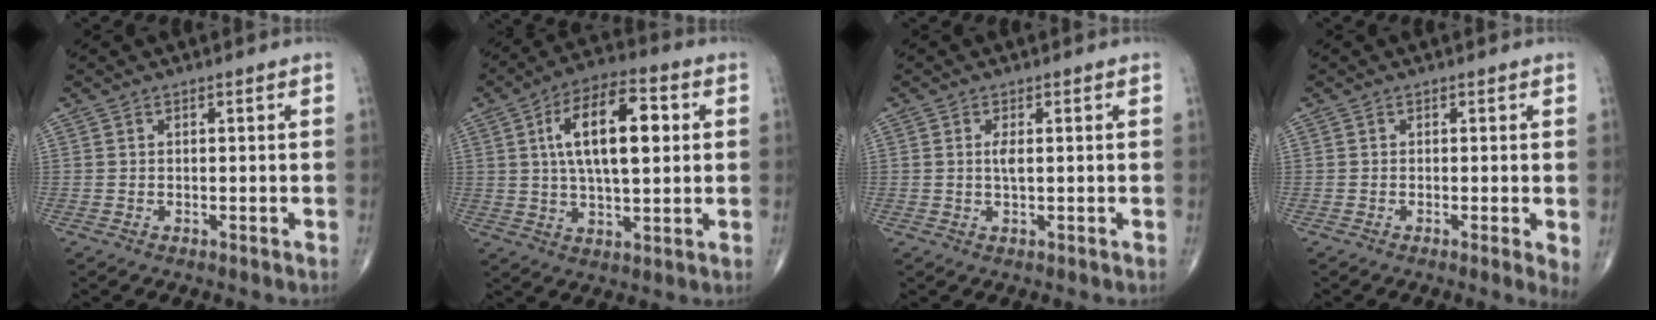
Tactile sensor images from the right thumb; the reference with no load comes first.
{"total": 15.6, "force": [3.2, 6.9, 13.6], "torque": [-0.220, 0.009, 0.051]}
{"total": 1.9, "force": [0.3, 0.6, 1.8], "torque": [-0.039, -0.002, 0.008]}
{"total": 2.8, "force": [-0.2, 0.5, 2.7], "torque": [-0.043, -0.011, -0.006]}